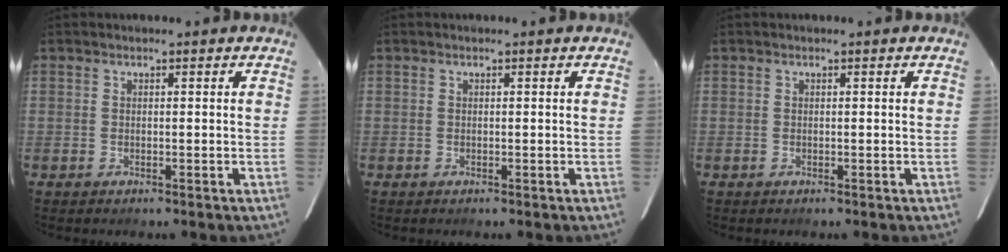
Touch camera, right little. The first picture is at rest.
{"total": 0.0}
{"total": 0.0}